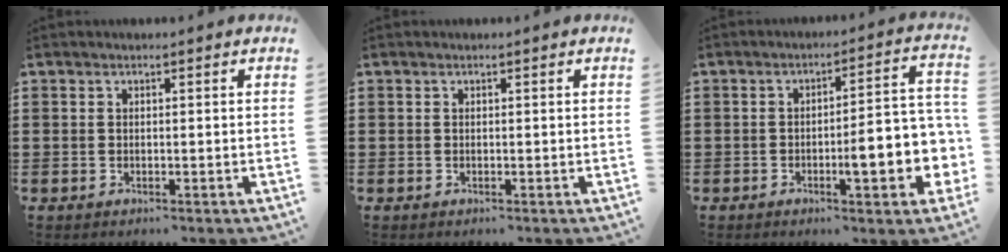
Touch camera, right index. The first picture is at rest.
{"total": 0.0}
{"total": 9.0, "force": [-2.4, 2.4, 8.3], "torque": [-0.111, -0.015, -0.041]}